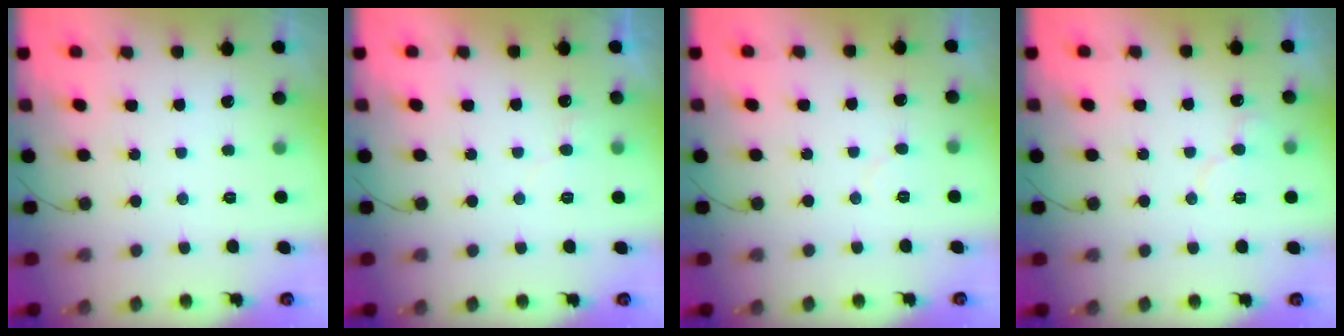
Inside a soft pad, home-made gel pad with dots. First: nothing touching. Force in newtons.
{"total": 5.3, "press": 5.3, "slide": 0.3}
{"total": 2.9, "press": 2.9, "slide": 0.2}
{"total": 6.4, "press": 6.4, "slide": 0.5}